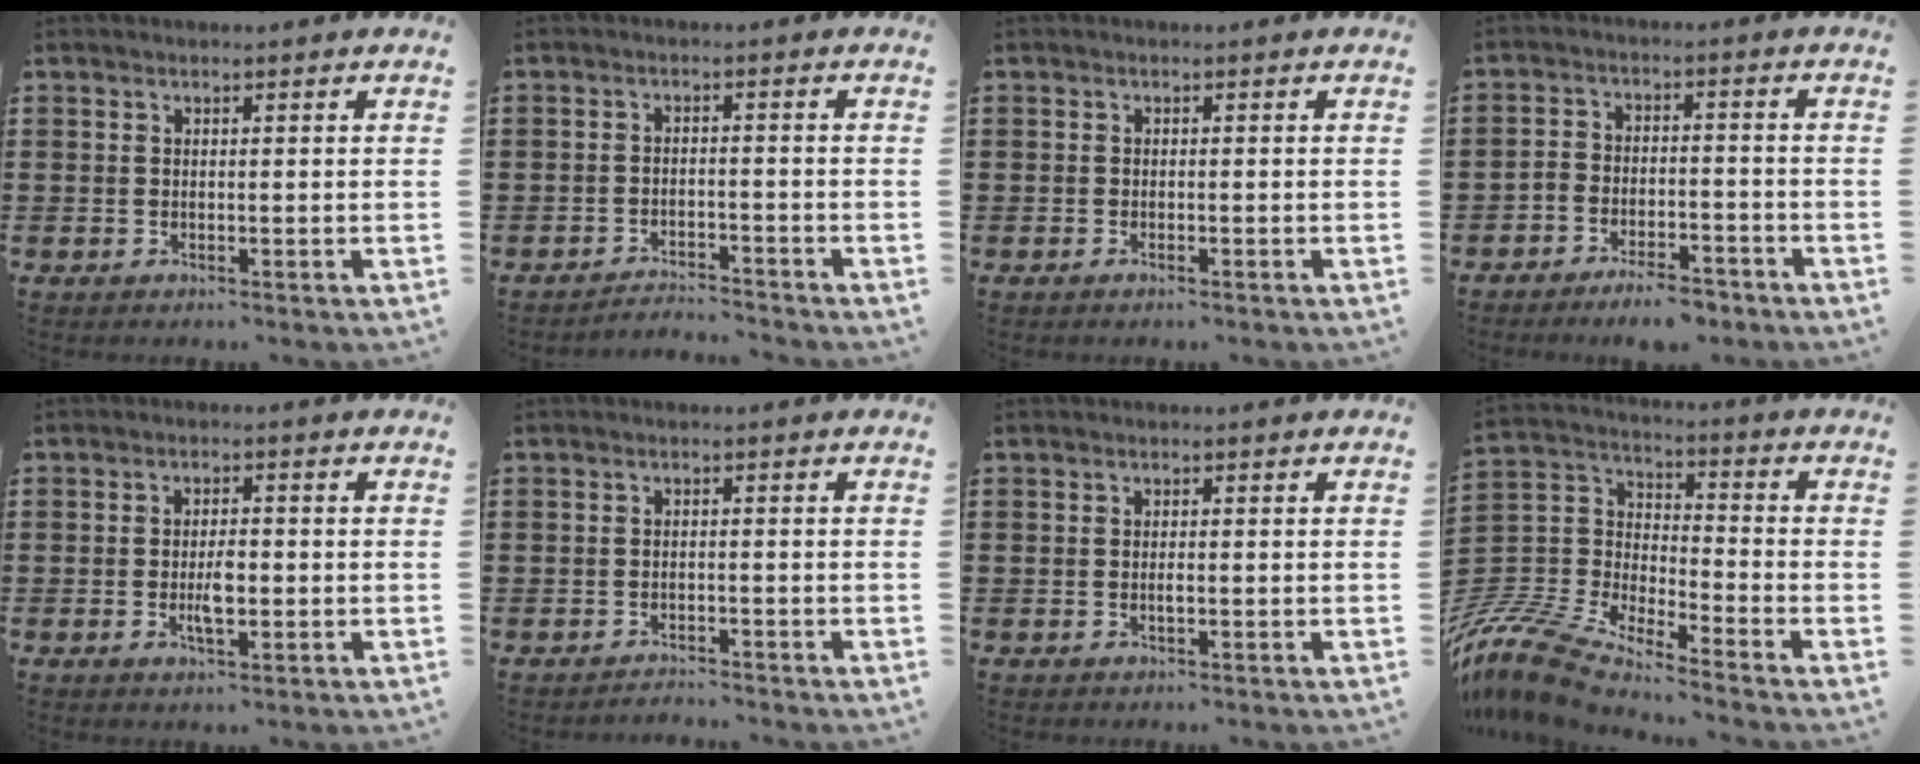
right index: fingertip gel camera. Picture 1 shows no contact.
{"total": 2.7, "force": [-2.7, 0.1, 0.0], "torque": [-0.008, 0.001, -0.057]}
{"total": 0.5, "force": [-0.4, 0.1, 0.4], "torque": [-0.009, -0.002, -0.007]}
{"total": 5.3, "force": [-4.9, 1.2, 1.4], "torque": [-0.021, 0.011, -0.096]}
{"total": 3.7, "force": [-0.8, 1.4, 3.3], "torque": [-0.067, 0.000, -0.016]}
{"total": 1.4, "force": [-1.4, 0.0, 0.0], "torque": [-0.003, 0.002, -0.030]}
{"total": 0.8, "force": [-0.2, 0.2, 0.8], "torque": [-0.016, -0.003, -0.004]}
{"total": 10.2, "force": [-9.6, 1.3, 3.2], "torque": [-0.113, -0.004, -0.209]}